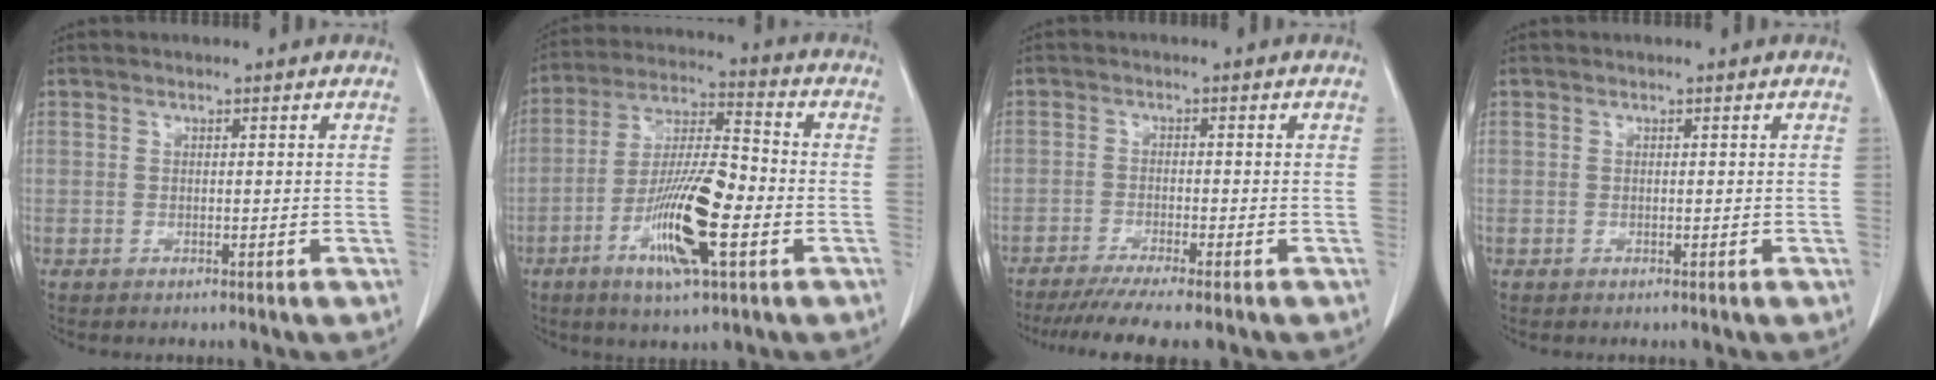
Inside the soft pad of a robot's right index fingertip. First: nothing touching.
{"total": 14.1, "force": [-5.0, 2.1, 13.0], "torque": [-0.253, -0.009, -0.090]}
{"total": 9.6, "force": [-8.1, -0.2, 5.2], "torque": [-0.060, -0.022, -0.125]}
{"total": 0.0}